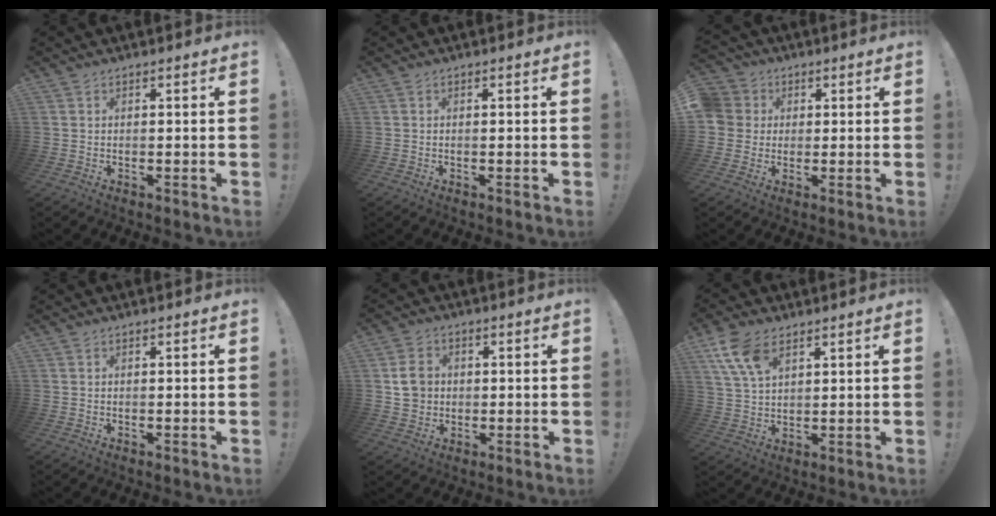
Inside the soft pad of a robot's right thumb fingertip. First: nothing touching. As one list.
[{"total": 0.0}, {"total": 6.4, "force": [0.8, 6.2, 1.6], "torque": [-0.044, 0.004, 0.016]}, {"total": 0.0}, {"total": 7.0, "force": [0.7, 6.4, 2.9], "torque": [-0.037, 0.013, 0.019]}, {"total": 10.0, "force": [5.6, 5.3, 6.3], "torque": [-0.123, -0.016, 0.108]}]